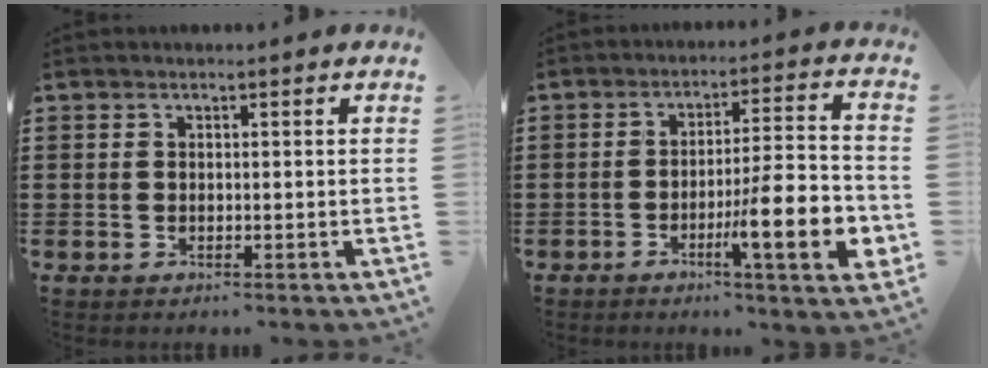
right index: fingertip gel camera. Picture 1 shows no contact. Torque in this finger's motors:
{"motor_torque": [2.14, 0.00, 0.44, 0.15]}